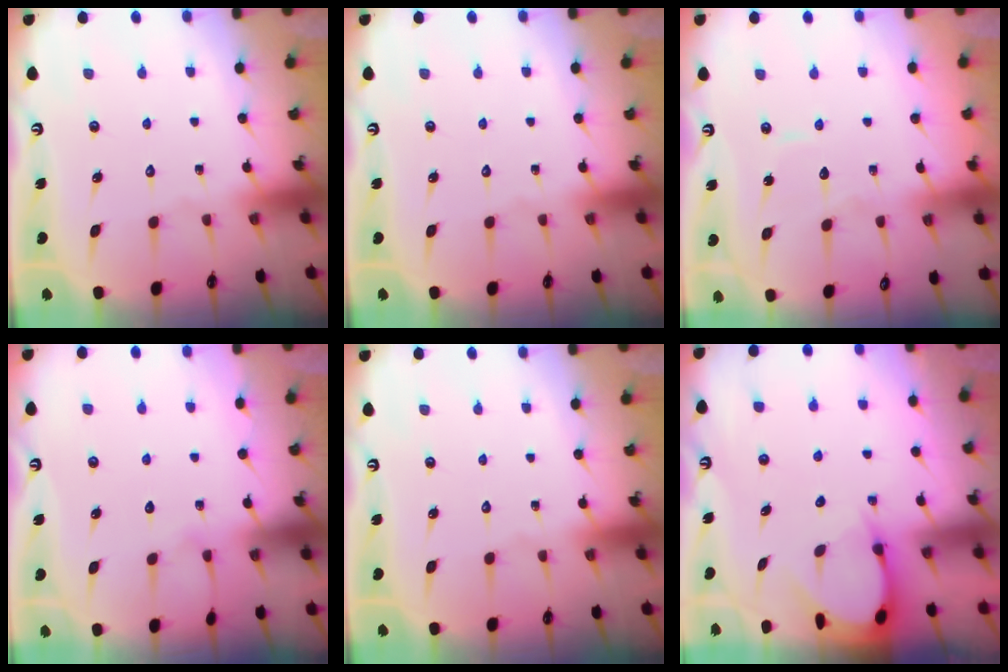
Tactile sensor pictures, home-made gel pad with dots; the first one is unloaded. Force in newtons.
{"total": 0.0}
{"total": 4.1, "press": 4.0, "slide": 0.6}
{"total": 5.8, "press": 5.8, "slide": 0.6}
{"total": 0.0}
{"total": 3.6, "press": 3.5, "slide": 0.3}